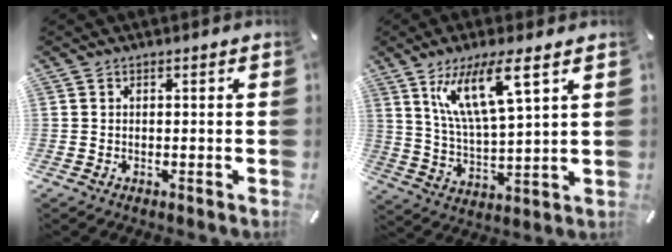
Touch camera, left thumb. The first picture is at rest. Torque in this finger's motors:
{"motor_torque": [2.08, 2.06, 1.31, -1.46, 0.57]}